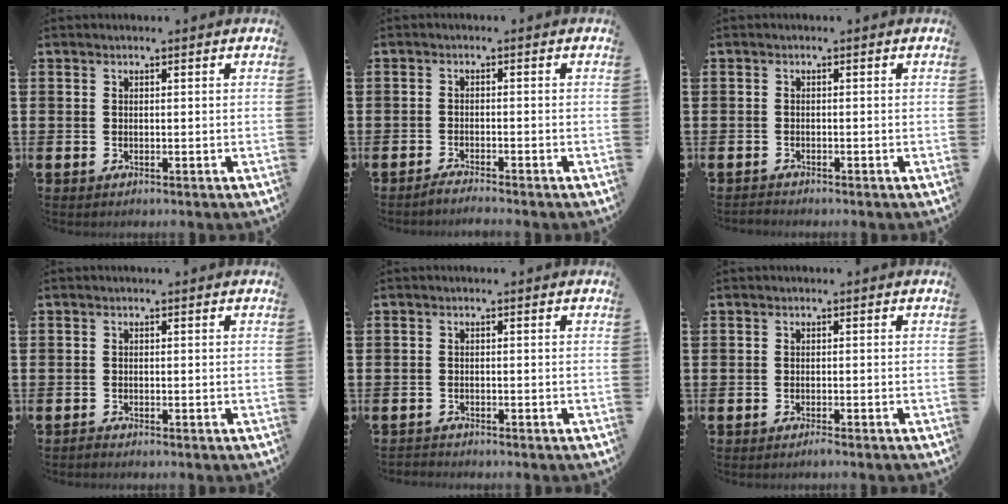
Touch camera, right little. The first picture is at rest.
{"total": 2.1, "force": [-2.1, -0.2, 0.3], "torque": [-0.006, 0.002, -0.042]}
{"total": 0.6, "force": [-0.6, 0.0, -0.1], "torque": [0.000, -0.002, -0.013]}
{"total": 0.5, "force": [-0.5, 0.0, 0.0], "torque": [-0.001, -0.003, -0.010]}
{"total": 0.8, "force": [-0.8, 0.1, -0.1], "torque": [0.000, 0.001, -0.017]}
{"total": 0.8, "force": [-0.7, -0.1, 0.4], "torque": [-0.007, -0.004, -0.013]}